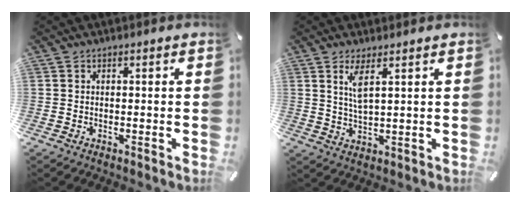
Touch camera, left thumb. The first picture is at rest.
{"total": 5.1, "force": [2.6, 1.2, 4.2], "torque": [-0.084, -0.003, 0.043]}